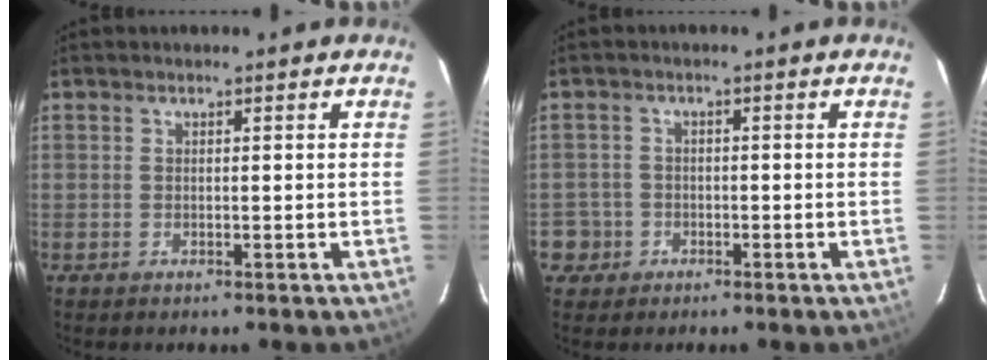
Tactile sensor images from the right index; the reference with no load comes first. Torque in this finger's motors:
{"motor_torque": [-0.63, -0.70, -1.05, -0.21]}